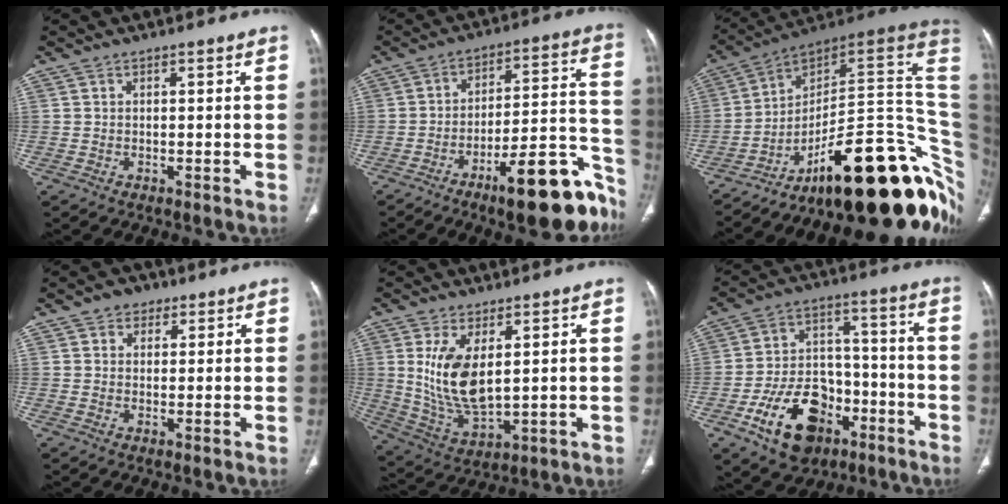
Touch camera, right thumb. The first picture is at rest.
{"total": 20.3, "force": [-12.0, 5.9, 15.2], "torque": [-0.147, 0.097, -0.172]}
{"total": 30.1, "force": [-10.0, 11.2, 26.1], "torque": [-0.196, 0.115, -0.135]}
{"total": 3.9, "force": [2.0, 3.1, 1.3], "torque": [0.003, -0.006, 0.028]}
{"total": 12.2, "force": [2.8, 5.7, 10.4], "torque": [-0.198, -0.024, 0.073]}
{"total": 16.9, "force": [-8.0, 11.3, 9.8], "torque": [-0.132, 0.057, -0.125]}